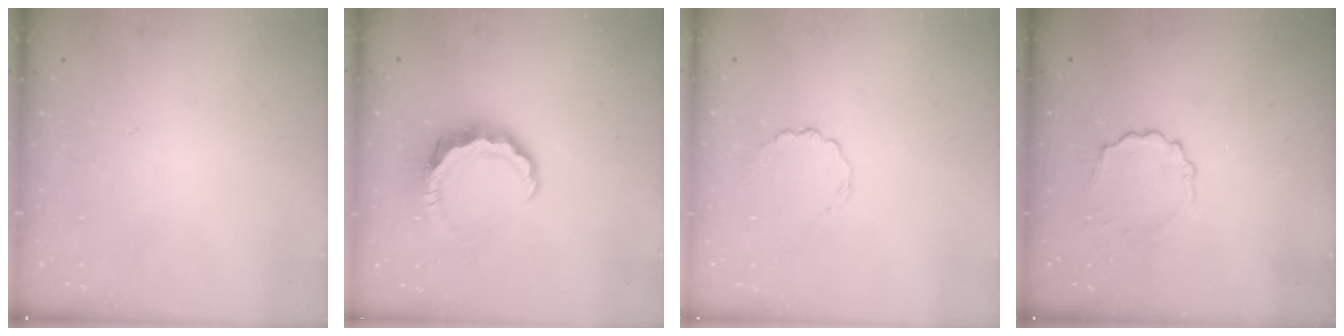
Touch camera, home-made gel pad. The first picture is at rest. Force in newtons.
{"total": 8.2, "press": 8.1, "slide": 1.0}
{"total": 3.9, "press": 3.6, "slide": 1.3}
{"total": 4.2, "press": 4.1, "slide": 1.0}